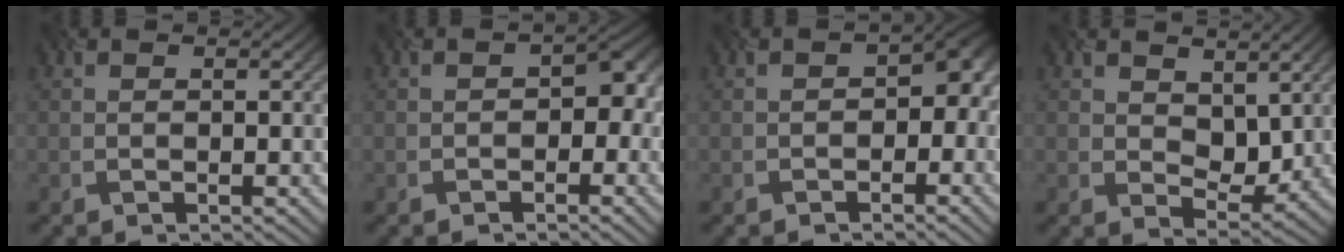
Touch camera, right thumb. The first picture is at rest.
{"total": 3.0, "force": [-1.2, 2.0, 2.0], "torque": [-0.022, 0.005, -0.013]}
{"total": 4.1, "force": [-1.4, 2.6, 2.9], "torque": [-0.030, 0.000, -0.017]}
{"total": 4.5, "force": [1.8, 3.0, 2.8], "torque": [-0.059, -0.006, 0.041]}